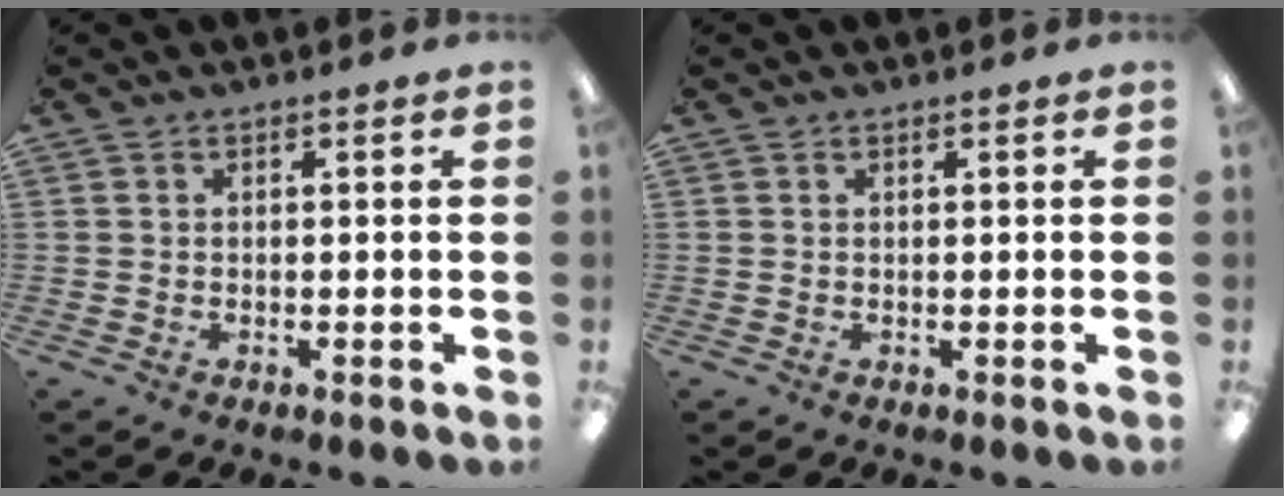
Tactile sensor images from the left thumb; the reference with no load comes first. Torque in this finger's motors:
{"motor_torque": [-0.03, 0.08, -0.20, 0.09, 0.00]}